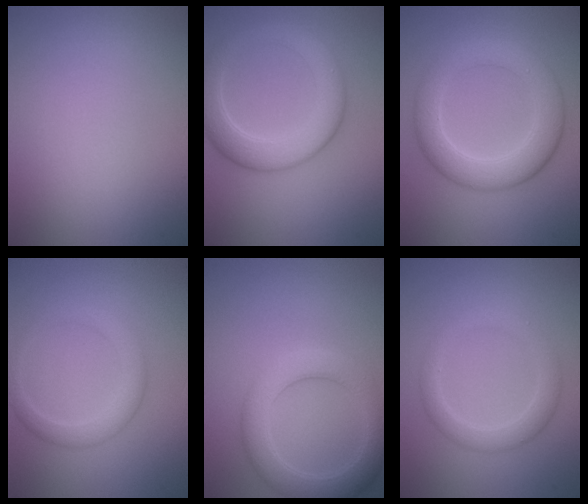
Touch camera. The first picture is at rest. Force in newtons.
{"total": 5.5, "press": 5.5, "slide": 0.2}
{"total": 5.7, "press": 5.7, "slide": 0.1}
{"total": 2.5, "press": 2.5, "slide": 0.2}
{"total": 4.7, "press": 4.7, "slide": 0.2}
{"total": 2.7, "press": 2.7, "slide": 0.2}